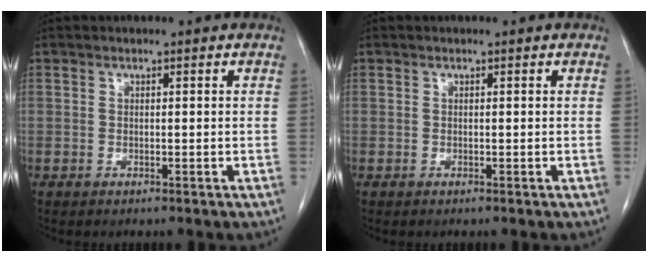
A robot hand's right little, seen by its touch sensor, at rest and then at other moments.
{"total": 0.0}